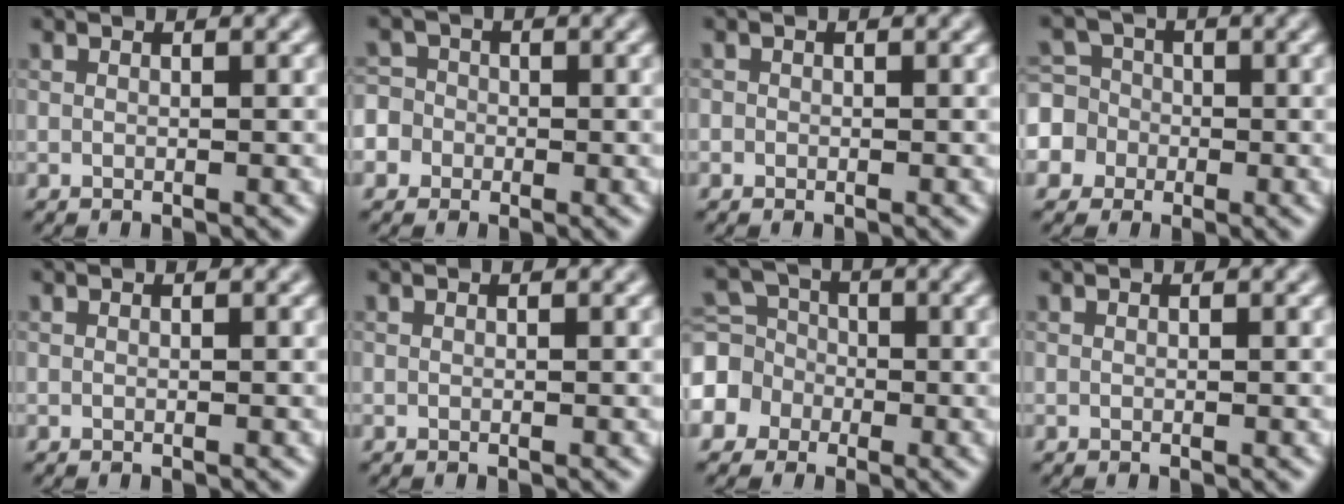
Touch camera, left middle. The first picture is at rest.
{"total": 6.5, "force": [-2.4, 5.8, 1.5], "torque": [-0.036, 0.008, -0.077]}
{"total": 0.5, "force": [-0.1, 0.5, 0.0], "torque": [0.004, -0.005, -0.003]}
{"total": 7.7, "force": [-1.6, 7.3, 2.0], "torque": [-0.051, 0.016, -0.067]}
{"total": 0.0}
{"total": 0.0}
{"total": 6.0, "force": [-1.5, 5.6, 1.7], "torque": [-0.029, 0.013, -0.060]}
{"total": 0.0}